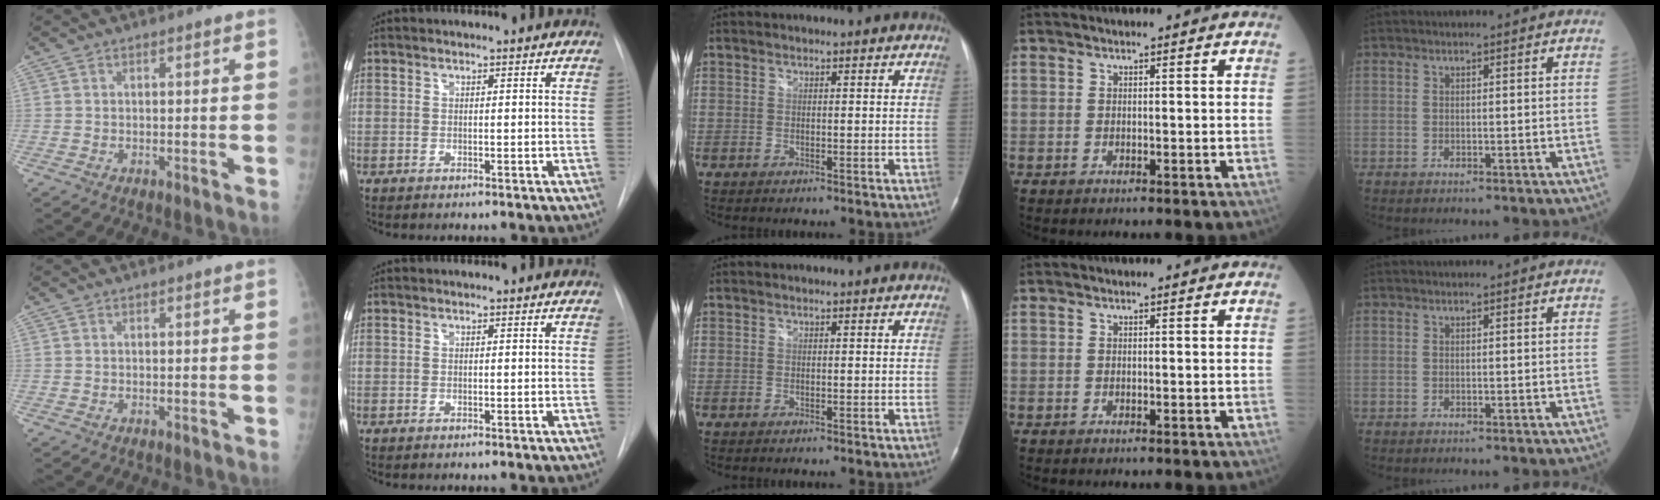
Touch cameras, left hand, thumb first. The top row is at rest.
{}